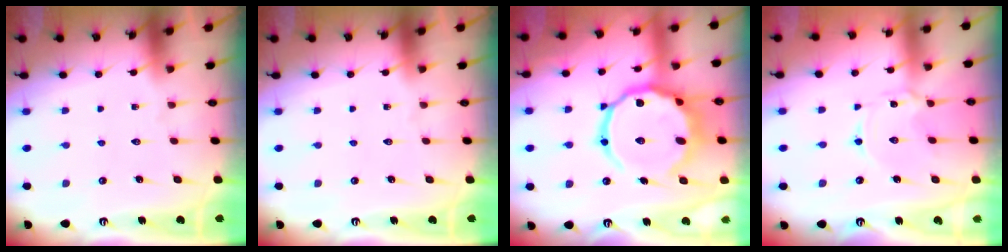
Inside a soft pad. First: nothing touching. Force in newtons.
{"total": 0.0}
{"total": 18.9, "press": 18.9, "slide": 1.7}
{"total": 1.6, "press": 1.6, "slide": 0.3}